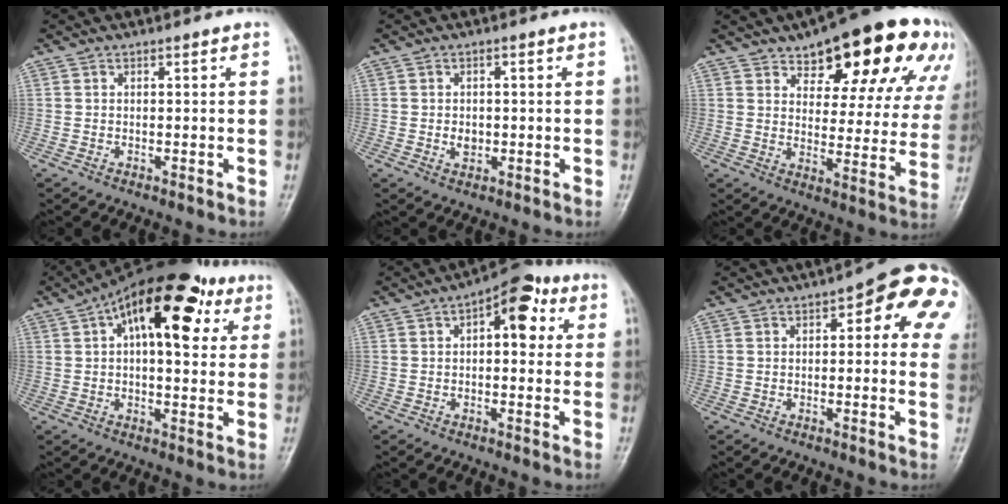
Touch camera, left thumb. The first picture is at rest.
{"total": 2.3, "force": [-0.4, 1.8, 1.3], "torque": [-0.012, 0.003, -0.004]}
{"total": 22.7, "force": [13.4, 9.2, 15.8], "torque": [-0.172, -0.029, 0.174]}
{"total": 19.1, "force": [7.4, 9.3, 15.0], "torque": [-0.198, 0.017, 0.103]}
{"total": 9.1, "force": [2.8, 4.7, 7.2], "torque": [-0.065, 0.013, 0.026]}
{"total": 14.5, "force": [4.5, 5.5, 12.7], "torque": [-0.109, 0.006, 0.036]}